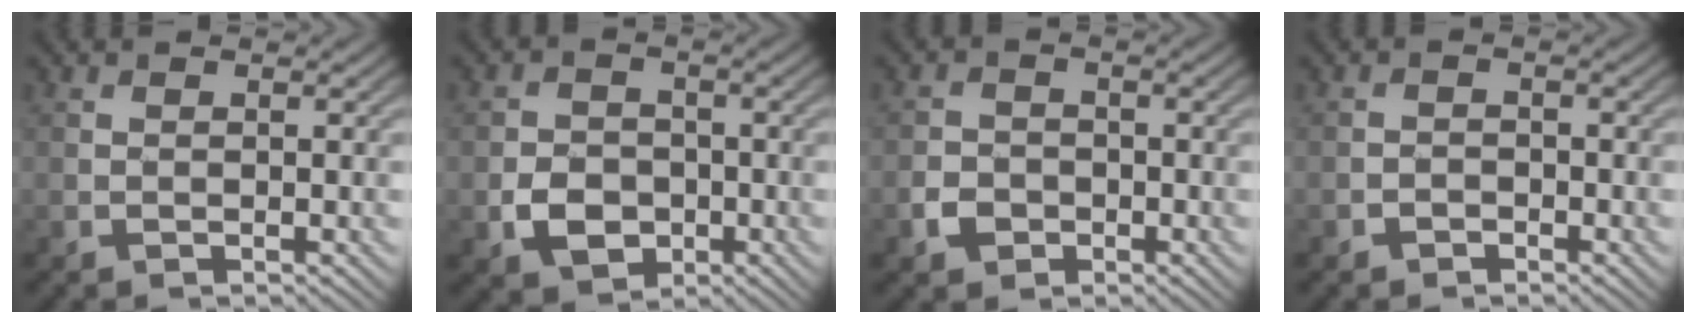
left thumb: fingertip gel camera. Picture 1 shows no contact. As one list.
[{"total": 4.8, "force": [-1.6, 3.9, 2.3], "torque": [-0.042, -0.007, -0.031]}, {"total": 2.8, "force": [-1.3, 2.3, 1.0], "torque": [-0.018, -0.001, -0.026]}, {"total": 1.3, "force": [-1.0, 0.8, 0.2], "torque": [-0.001, 0.002, -0.020]}]